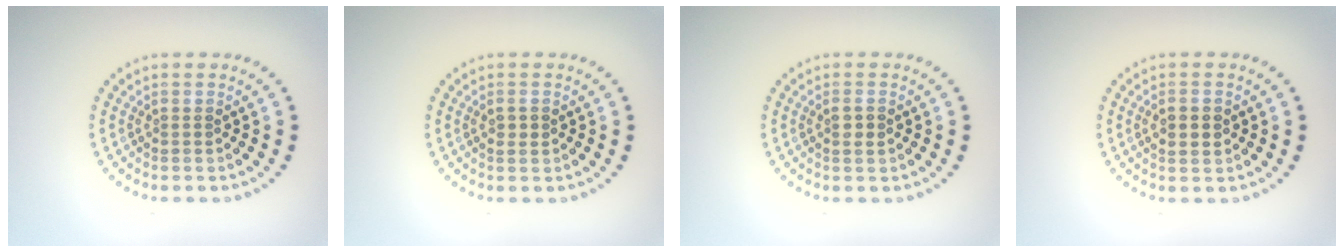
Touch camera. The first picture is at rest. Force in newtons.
{"total": 1.1, "press": 1.1, "slide": 0.2}
{"total": 1.1, "press": 1.0, "slide": 0.2}
{"total": 2.0, "press": 1.9, "slide": 0.2}